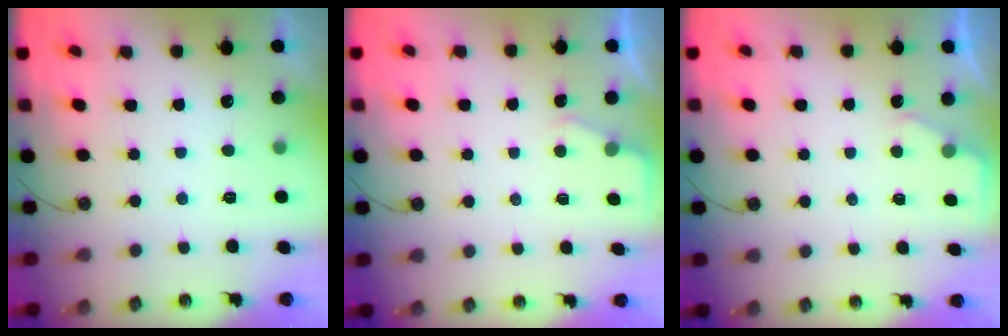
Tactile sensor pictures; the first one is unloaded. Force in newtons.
{"total": 2.8, "press": 2.7, "slide": 0.4}
{"total": 1.9, "press": 1.9, "slide": 0.3}